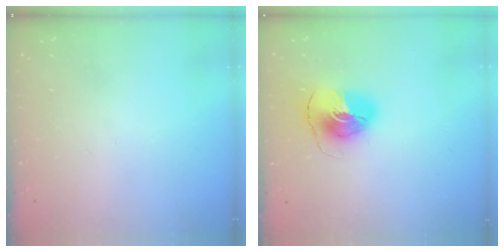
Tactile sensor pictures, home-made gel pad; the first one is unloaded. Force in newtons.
{"total": 8.7, "press": 8.7, "slide": 1.1}